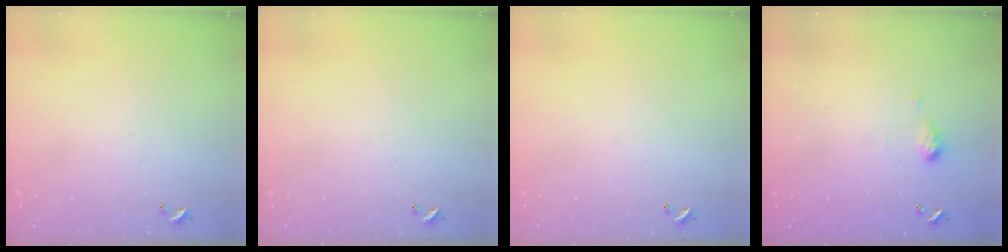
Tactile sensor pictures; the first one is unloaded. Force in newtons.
{"total": 0.0}
{"total": 0.0}
{"total": 3.1, "press": 3.1, "slide": 0.6}